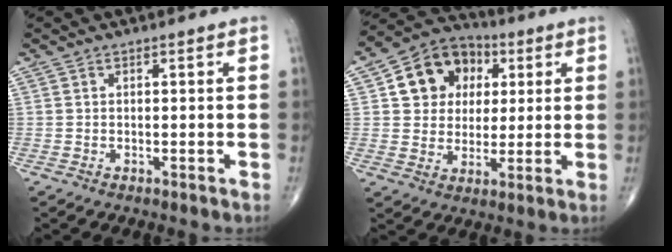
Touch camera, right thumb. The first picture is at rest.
{"total": 13.2, "force": [3.7, 10.9, 6.4], "torque": [-0.066, 0.002, 0.058]}